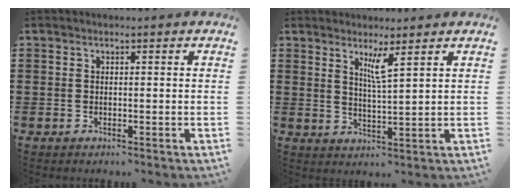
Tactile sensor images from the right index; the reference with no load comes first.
{"total": 3.5, "force": [2.3, -0.1, 2.7], "torque": [-0.051, -0.005, 0.037]}